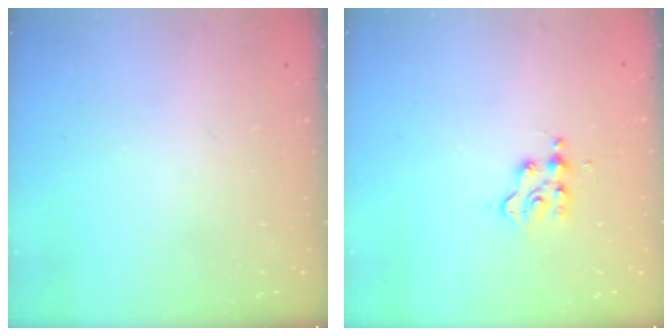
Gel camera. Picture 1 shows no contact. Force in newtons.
{"total": 3.5, "press": 3.5, "slide": 0.4}